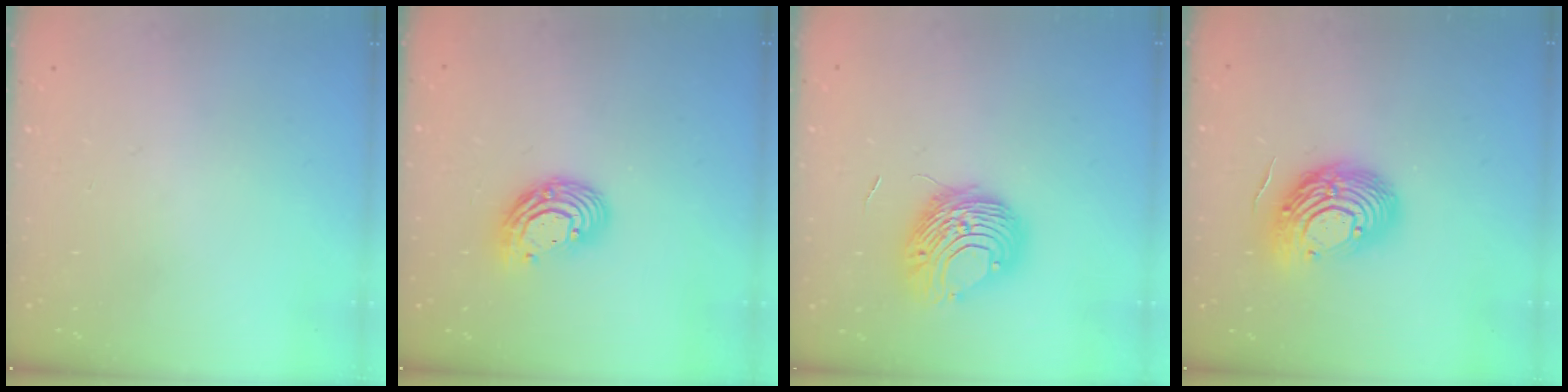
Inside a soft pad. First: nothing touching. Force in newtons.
{"total": 10.8, "press": 10.8, "slide": 0.9}
{"total": 9.8, "press": 9.7, "slide": 1.2}
{"total": 14.9, "press": 14.9, "slide": 1.3}